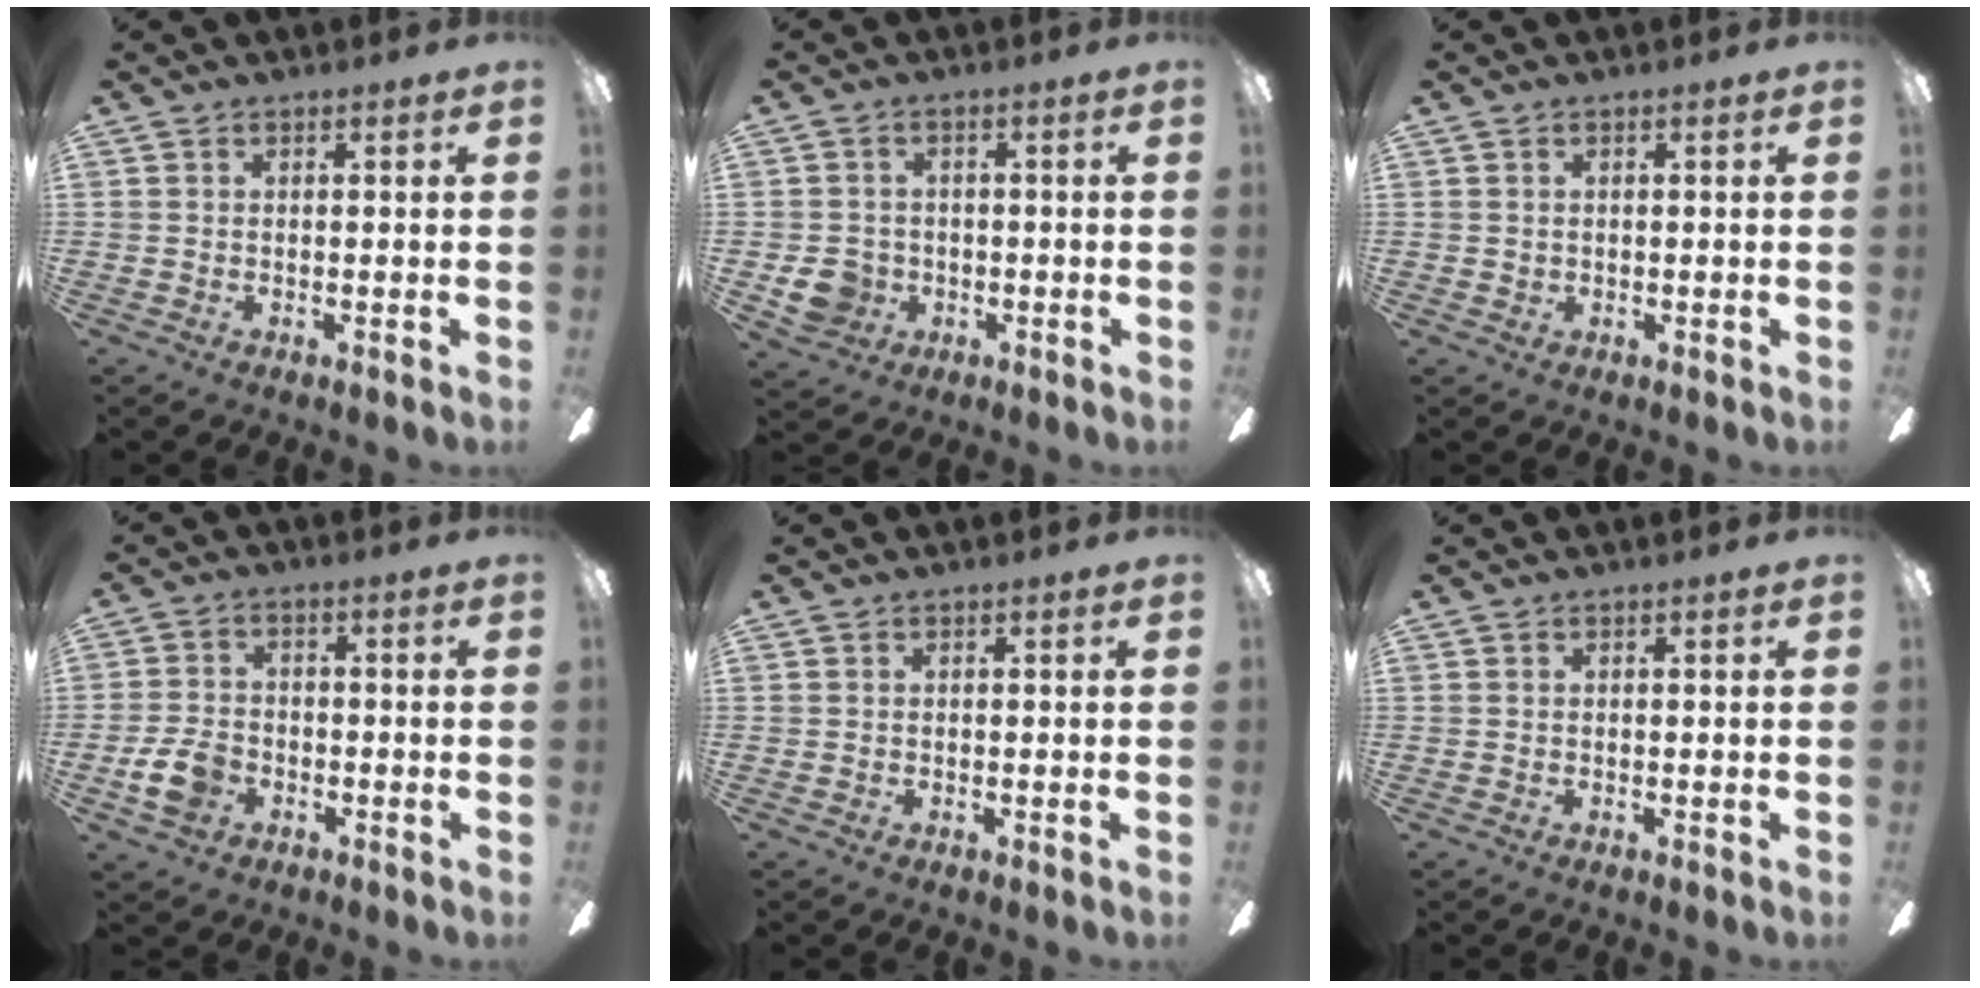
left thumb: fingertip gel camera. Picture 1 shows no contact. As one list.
[{"total": 6.3, "force": [-1.5, 5.6, 2.5], "torque": [-0.049, 0.011, -0.027]}, {"total": 0.8, "force": [0.2, 0.8, 0.1], "torque": [-0.003, 0.005, 0.004]}, {"total": 7.4, "force": [-2.8, 5.1, 4.5], "torque": [-0.102, 0.013, -0.052]}, {"total": 0.0}, {"total": 0.0}]